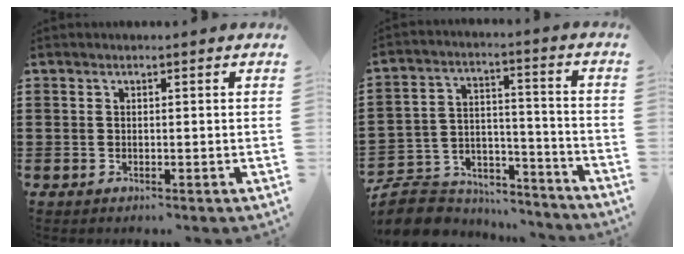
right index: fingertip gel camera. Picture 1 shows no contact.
{"total": 7.7, "force": [-7.0, 3.0, 1.3], "torque": [-0.042, 0.010, -0.139]}